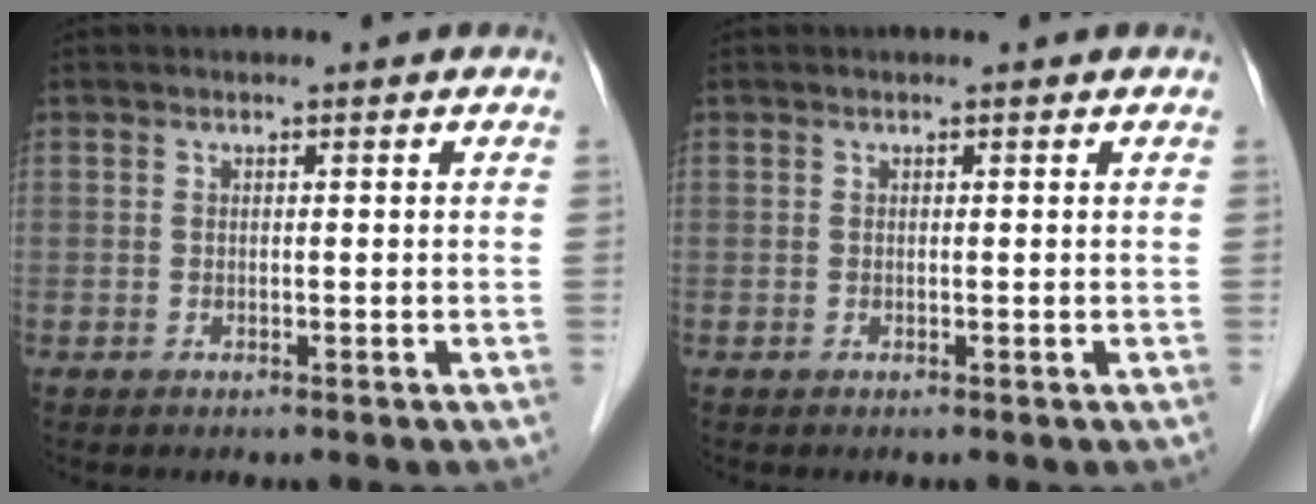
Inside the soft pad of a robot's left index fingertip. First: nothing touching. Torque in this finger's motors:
{"motor_torque": [-0.38, 0.05, -0.04, -0.01]}